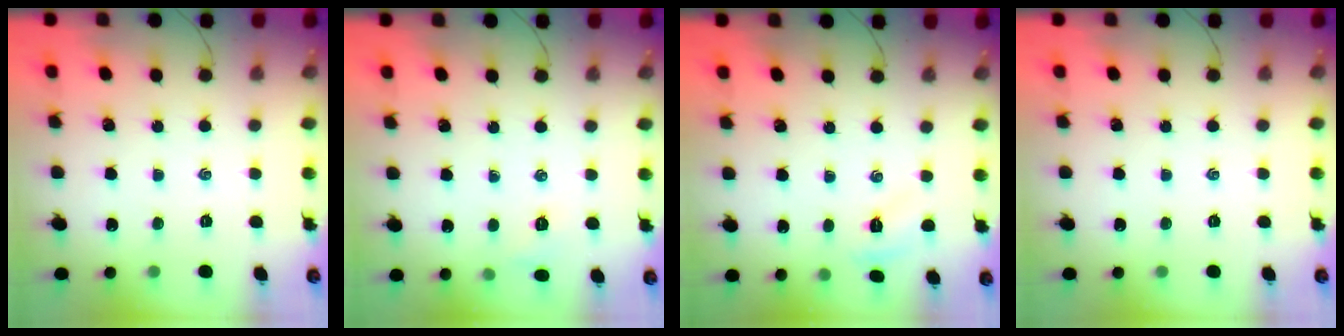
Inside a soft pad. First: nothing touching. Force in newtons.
{"total": 5.4, "press": 5.3, "slide": 1.3}
{"total": 4.9, "press": 4.7, "slide": 1.4}
{"total": 0.0}